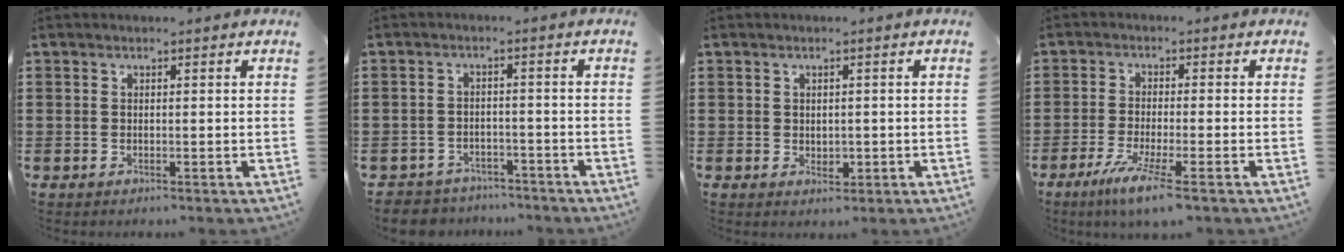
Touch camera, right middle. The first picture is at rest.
{"total": 3.4, "force": [-3.3, 0.8, -0.4], "torque": [-0.012, -0.005, -0.075]}
{"total": 1.4, "force": [0.3, 1.3, 0.5], "torque": [-0.006, 0.000, 0.004]}
{"total": 5.5, "force": [-3.6, 0.2, 4.1], "torque": [-0.087, -0.019, -0.065]}